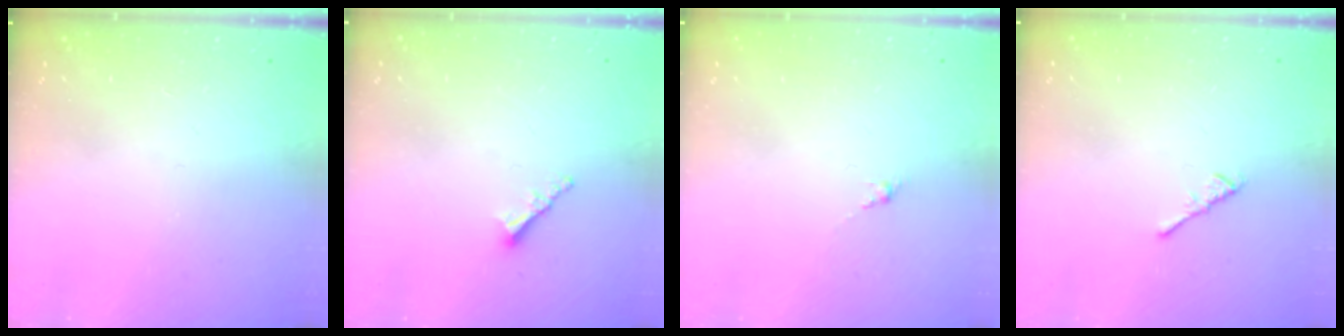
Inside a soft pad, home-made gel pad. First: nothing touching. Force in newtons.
{"total": 2.5, "press": 2.5, "slide": 0.3}
{"total": 0.0}
{"total": 1.1, "press": 1.0, "slide": 0.4}